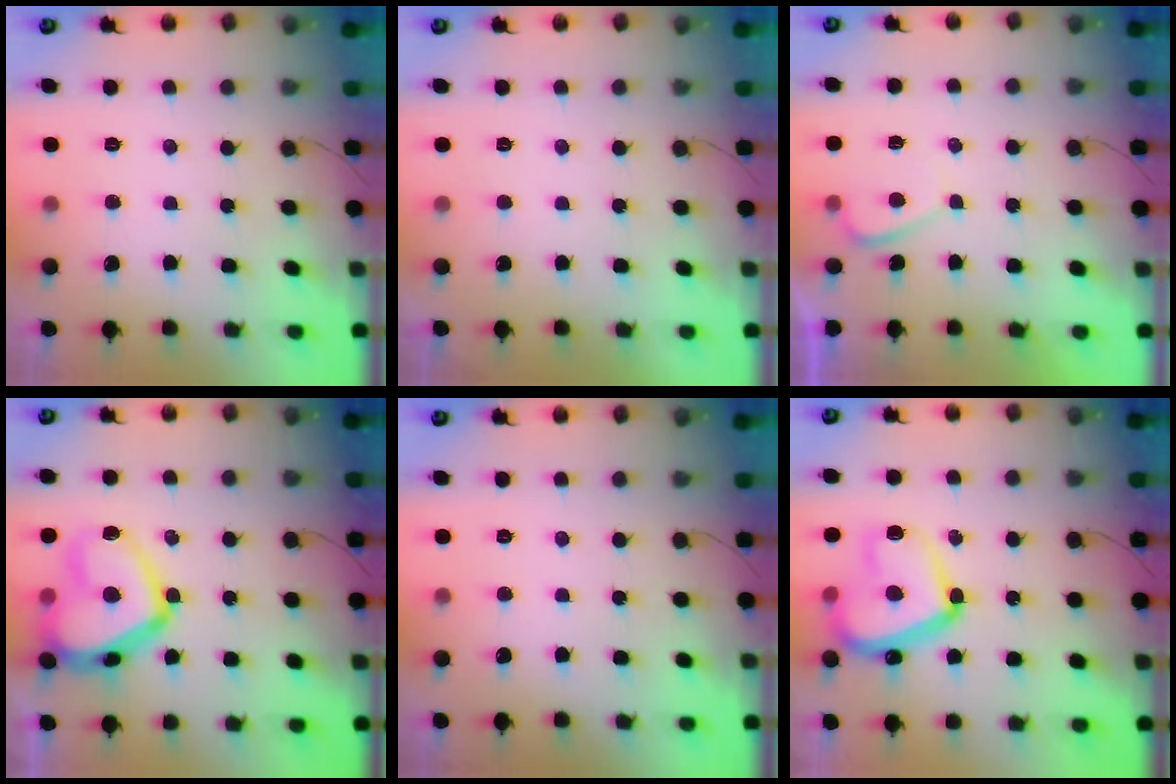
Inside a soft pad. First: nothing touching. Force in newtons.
{"total": 2.3, "press": 2.2, "slide": 0.3}
{"total": 1.0, "press": 0.8, "slide": 0.5}
{"total": 16.9, "press": 16.8, "slide": 1.5}
{"total": 0.0}
{"total": 17.3, "press": 17.2, "slide": 1.5}